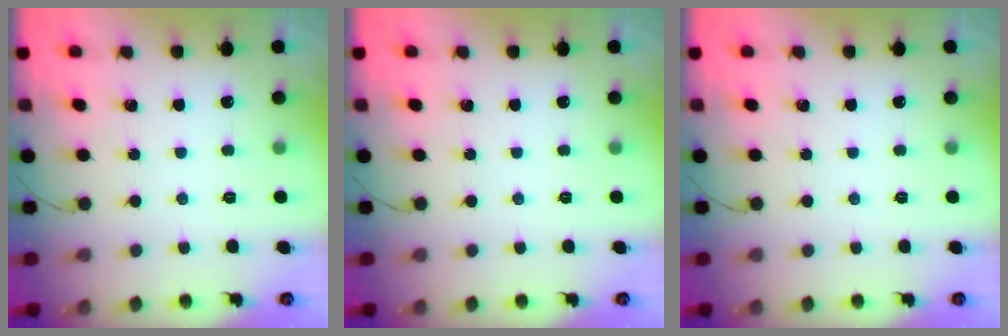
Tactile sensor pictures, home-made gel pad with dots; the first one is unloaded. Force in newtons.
{"total": 0.0}
{"total": 0.0}